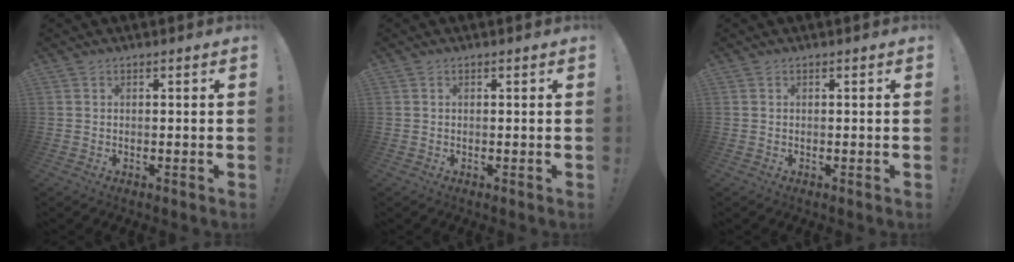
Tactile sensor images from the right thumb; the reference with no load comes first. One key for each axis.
{"total": 0.0}
{"total": 0.0}